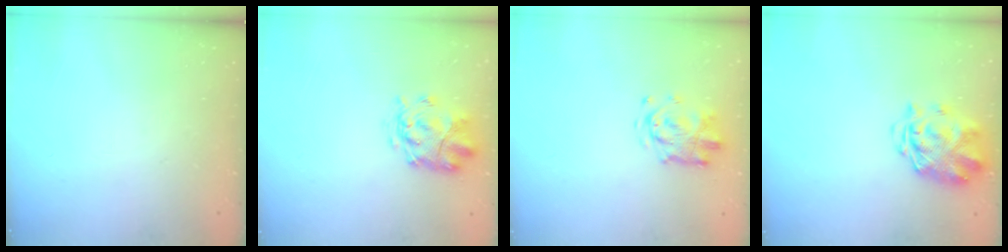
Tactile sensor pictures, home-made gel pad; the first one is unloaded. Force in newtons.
{"total": 3.8, "press": 3.4, "slide": 1.7}
{"total": 3.5, "press": 3.5, "slide": 0.3}
{"total": 3.4, "press": 3.0, "slide": 1.6}